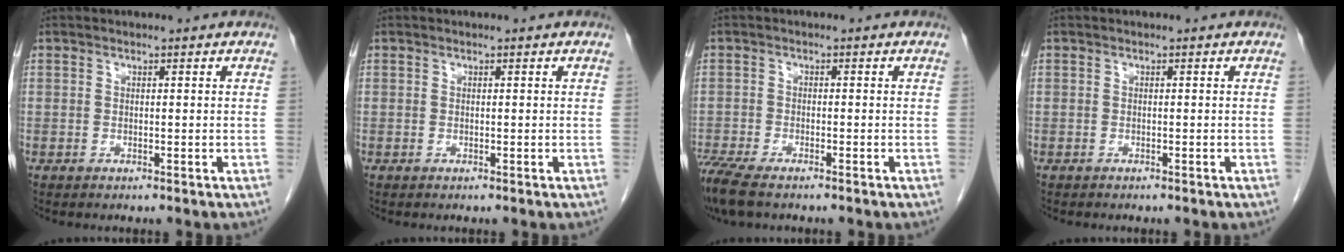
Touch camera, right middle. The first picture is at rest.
{"total": 0.0}
{"total": 6.2, "force": [-4.9, 1.2, 3.6], "torque": [-0.070, -0.016, -0.087]}
{"total": 0.7, "force": [-0.6, 0.2, 0.2], "torque": [-0.007, -0.001, -0.009]}